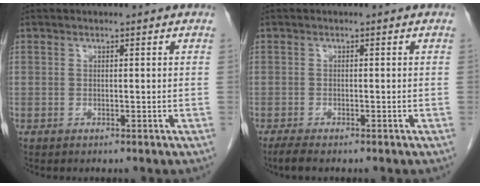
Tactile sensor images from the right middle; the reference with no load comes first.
{"total": 2.2, "force": [-1.7, 0.4, 1.3], "torque": [-0.029, -0.008, -0.029]}